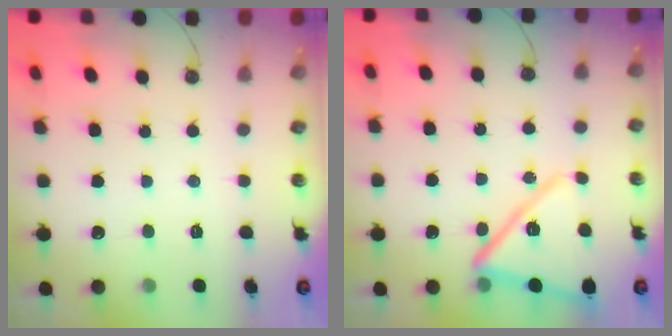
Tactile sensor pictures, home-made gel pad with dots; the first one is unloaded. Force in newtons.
{"total": 15.8, "press": 15.8, "slide": 1.3}